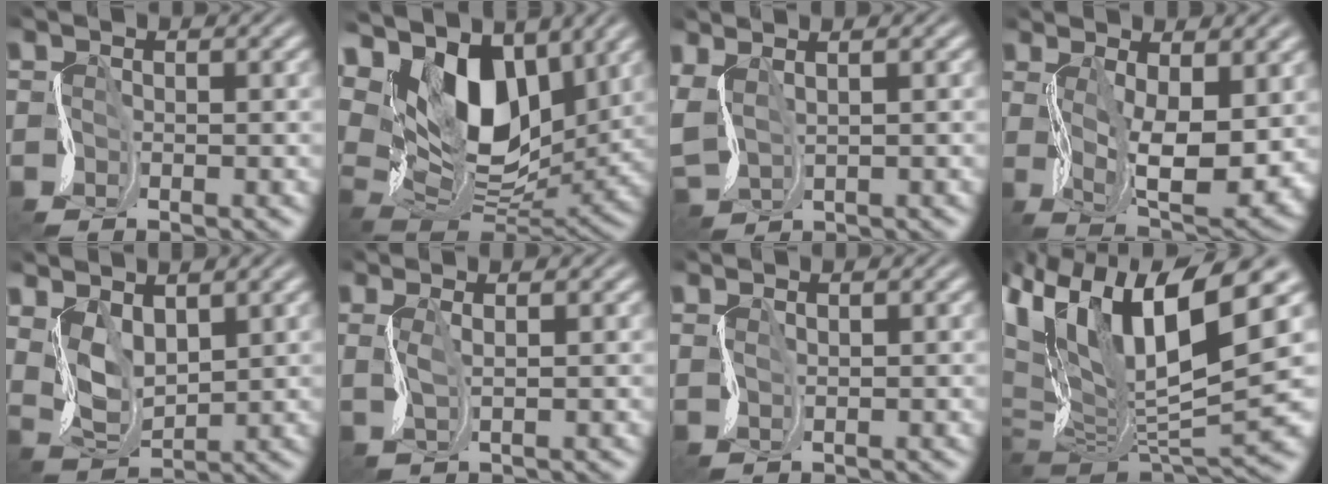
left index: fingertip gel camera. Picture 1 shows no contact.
{"total": 12.4, "force": [6.8, 6.9, 7.7], "torque": [-0.139, 0.009, 0.115]}
{"total": 4.1, "force": [2.5, 2.2, 2.4], "torque": [-0.076, 0.022, 0.054]}
{"total": 8.9, "force": [0.8, 3.7, 8.0], "torque": [-0.139, -0.010, 0.022]}
{"total": 4.2, "force": [3.0, 2.1, 2.2], "torque": [-0.060, -0.001, 0.063]}
{"total": 1.5, "force": [1.3, 0.2, 0.8], "torque": [-0.015, 0.007, 0.025]}
{"total": 1.4, "force": [1.4, 0.1, -0.1], "torque": [0.002, 0.005, 0.033]}
{"total": 13.4, "force": [4.9, 5.6, 11.1], "torque": [-0.207, 0.014, 0.087]}